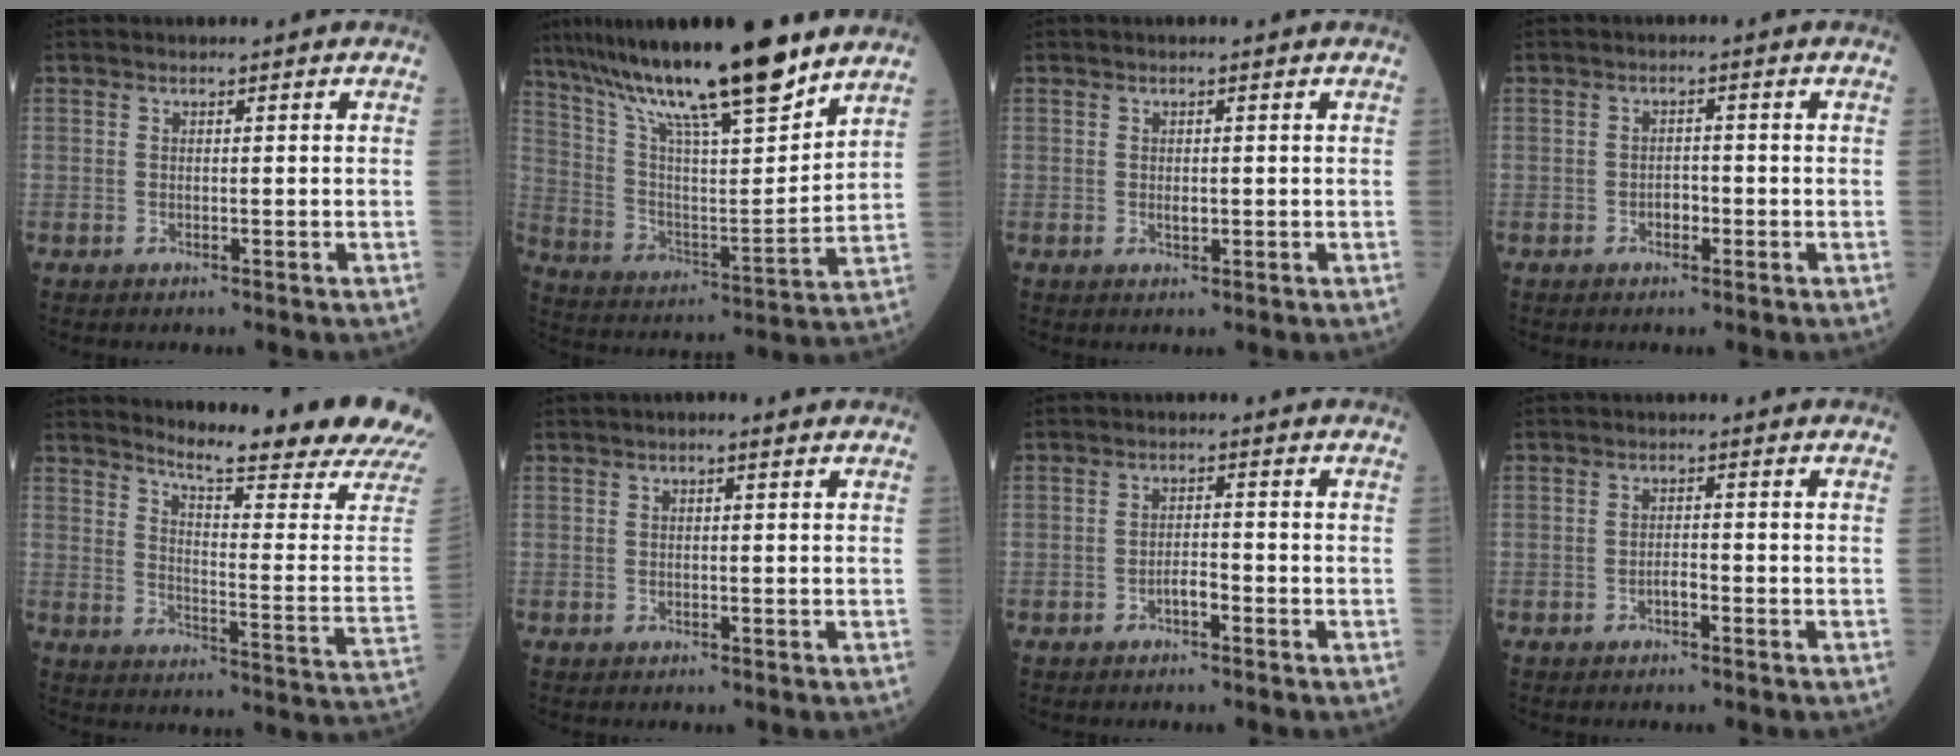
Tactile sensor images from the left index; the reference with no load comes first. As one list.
[{"total": 21.7, "force": [16.7, 2.2, 13.6], "torque": [-0.240, 0.001, 0.291]}, {"total": 1.1, "force": [-0.5, 0.5, 0.8], "torque": [-0.014, -0.006, -0.006]}, {"total": 1.9, "force": [-1.3, 0.9, 1.0], "torque": [-0.013, 0.000, -0.022]}, {"total": 18.7, "force": [17.0, -1.1, 7.7], "torque": [-0.126, -0.112, 0.209]}, {"total": 1.2, "force": [0.3, 0.3, 1.1], "torque": [-0.024, 0.004, 0.000]}, {"total": 2.3, "force": [-1.8, 0.5, 1.4], "torque": [-0.021, -0.001, -0.030]}, {"total": 1.6, "force": [-1.4, 0.3, 0.9], "torque": [-0.014, -0.003, -0.023]}]